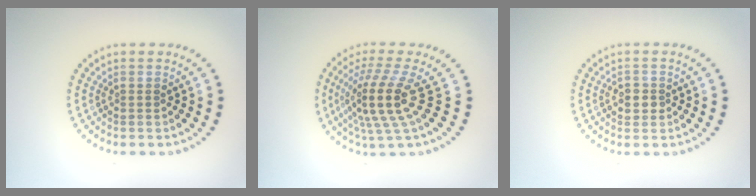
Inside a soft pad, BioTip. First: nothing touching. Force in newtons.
{"total": 4.9, "press": 3.6, "slide": 3.4}
{"total": 1.5, "press": 1.5, "slide": 0.2}